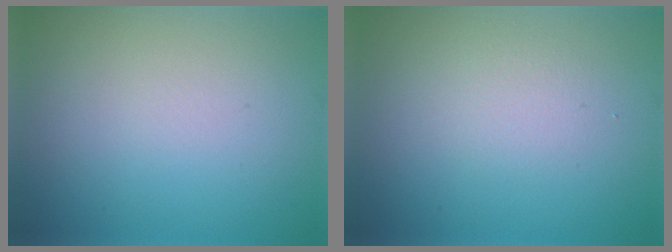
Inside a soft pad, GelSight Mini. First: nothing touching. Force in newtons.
{"total": 1.5, "press": 1.5, "slide": 0.0}